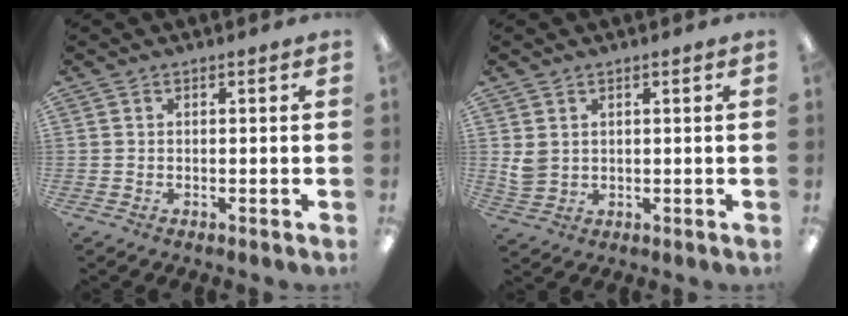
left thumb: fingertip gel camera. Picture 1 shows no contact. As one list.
[{"total": 3.6, "force": [1.5, 2.8, 1.8], "torque": [-0.029, 0.000, 0.028]}]